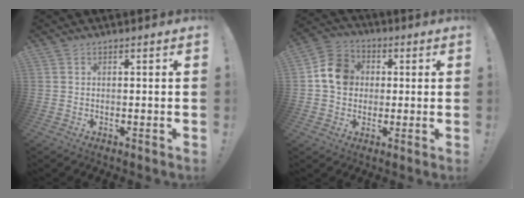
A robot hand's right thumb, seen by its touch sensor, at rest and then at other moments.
{"total": 11.3, "force": [1.6, 9.8, 5.4], "torque": [-0.063, 0.012, 0.035]}